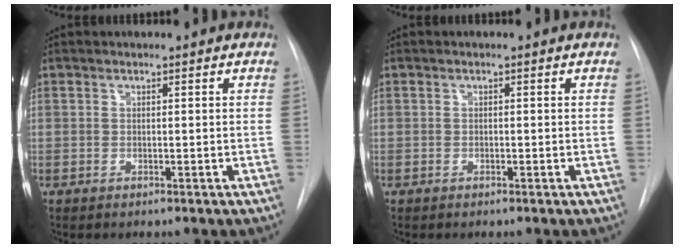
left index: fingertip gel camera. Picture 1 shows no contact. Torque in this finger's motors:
{"motor_torque": [-0.19, 0.10, -0.02, -0.01]}